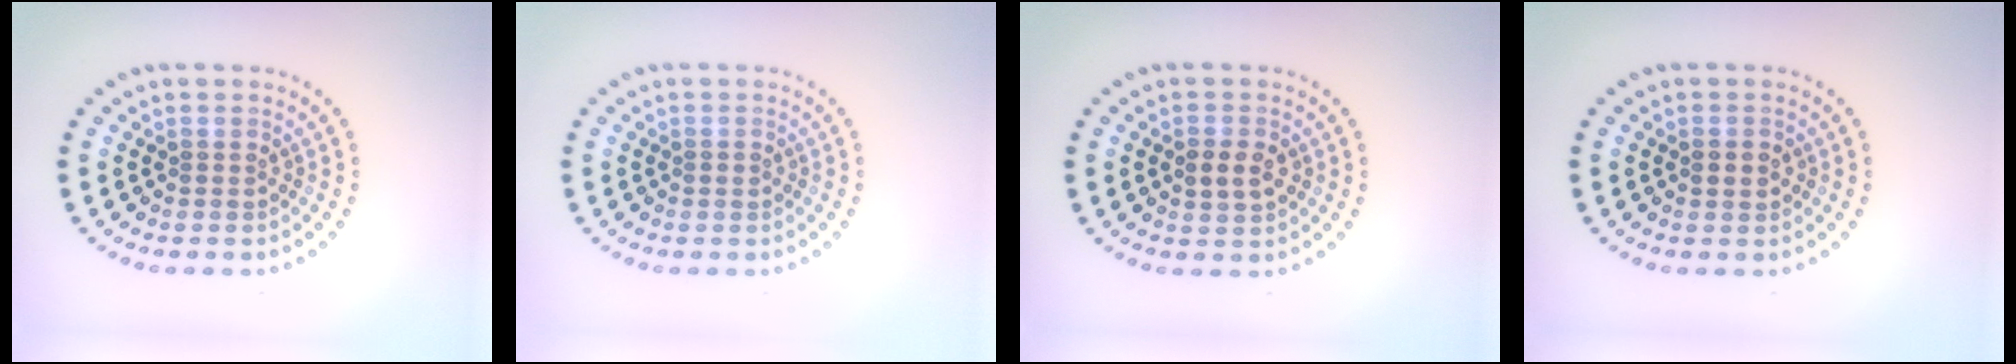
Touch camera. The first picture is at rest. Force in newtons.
{"total": 0.8, "press": 0.8, "slide": 0.1}
{"total": 2.4, "press": 2.4, "slide": 0.2}
{"total": 2.0, "press": 2.0, "slide": 0.2}